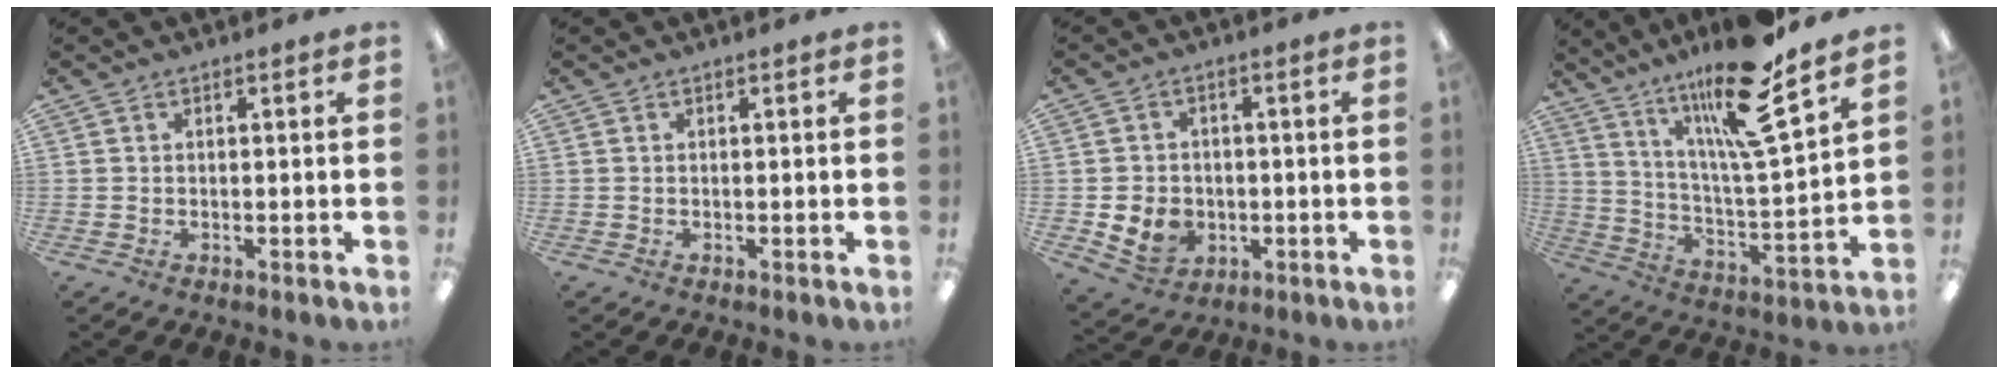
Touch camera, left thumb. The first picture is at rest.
{"total": 0.0}
{"total": 7.2, "force": [-1.6, 6.3, 3.1], "torque": [-0.074, 0.013, -0.027]}
{"total": 18.7, "force": [13.7, 2.4, 12.6], "torque": [-0.227, -0.078, 0.219]}